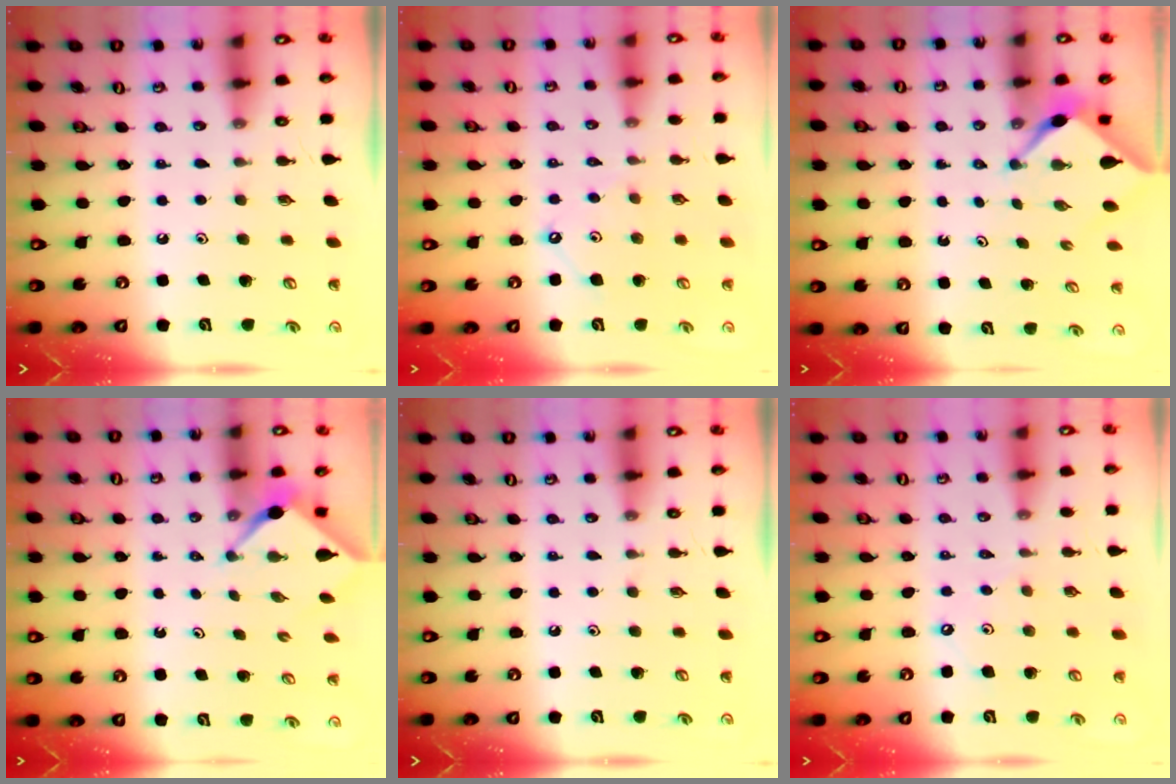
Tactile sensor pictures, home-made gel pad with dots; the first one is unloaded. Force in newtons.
{"total": 3.7, "press": 3.6, "slide": 0.5}
{"total": 2.2, "press": 2.2, "slide": 0.3}
{"total": 2.4, "press": 2.4, "slide": 0.3}
{"total": 0.0}
{"total": 2.8, "press": 2.8, "slide": 0.5}